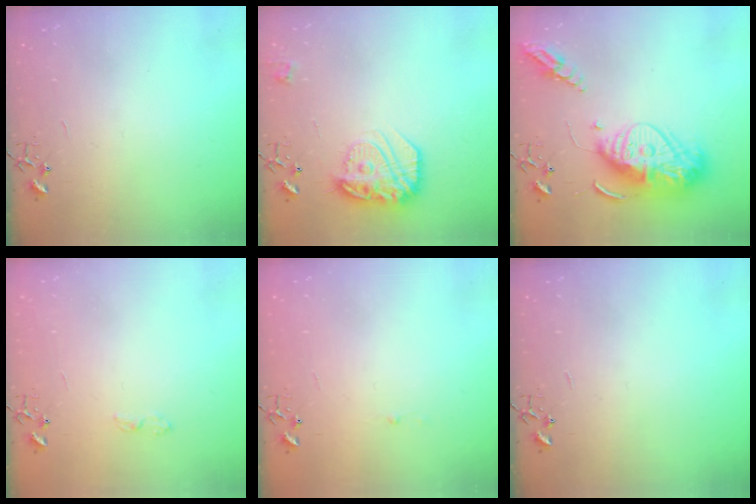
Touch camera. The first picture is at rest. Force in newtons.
{"total": 18.0, "press": 18.0, "slide": 1.3}
{"total": 19.6, "press": 19.5, "slide": 1.9}
{"total": 4.4, "press": 4.3, "slide": 0.7}
{"total": 1.8, "press": 1.8, "slide": 0.2}
{"total": 0.0}